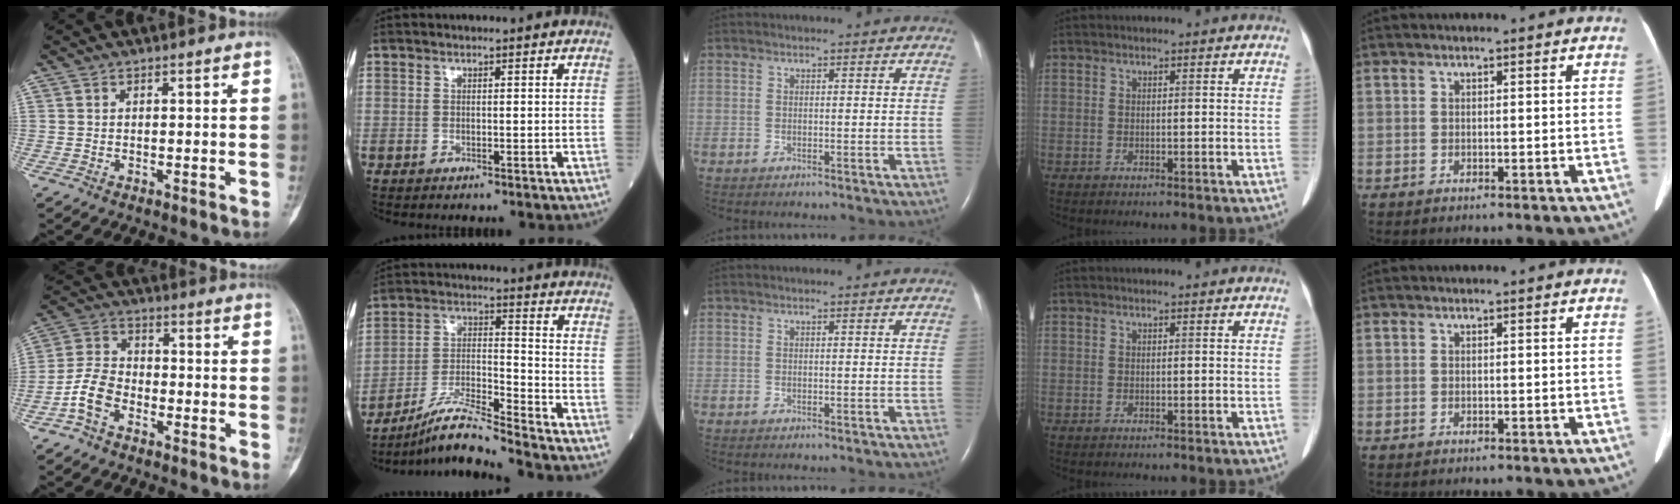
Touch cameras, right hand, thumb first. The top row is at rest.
{"thumb": {"total": 7.4, "force": [-3.7, 4.7, 4.4], "torque": [-0.083, 0.030, -0.081]}, "index": {"total": 8.8, "force": [-7.8, -1.4, 3.8], "torque": [-0.079, -0.006, -0.146]}}